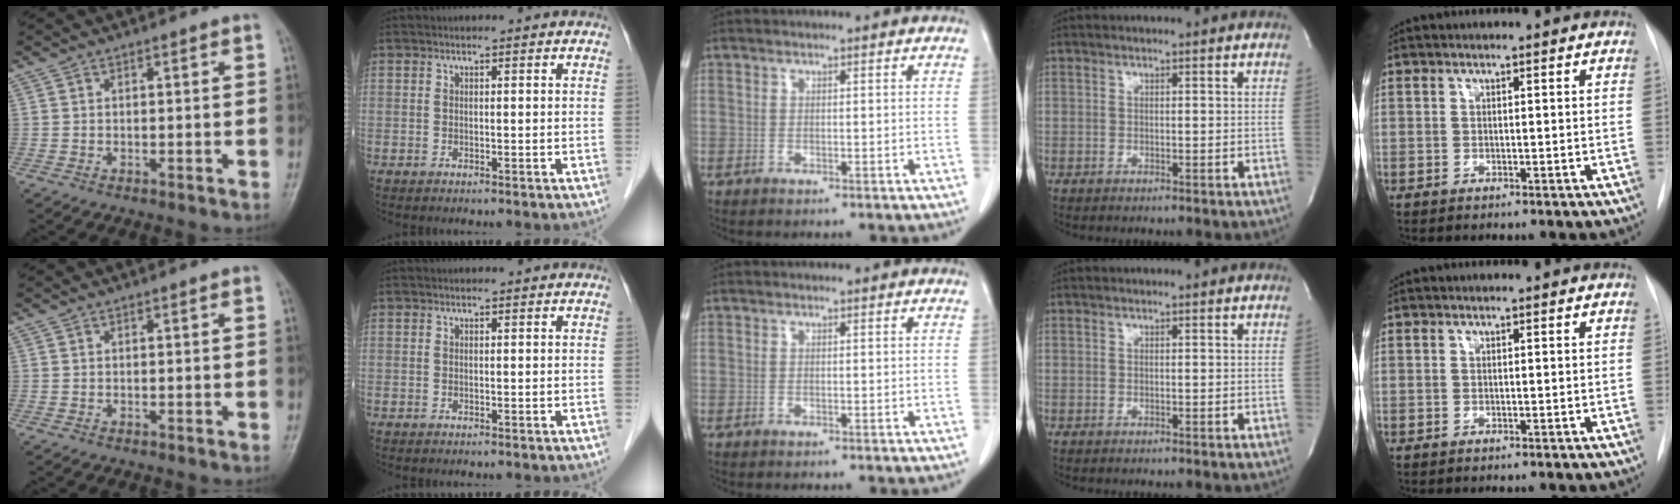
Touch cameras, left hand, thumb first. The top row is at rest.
{}